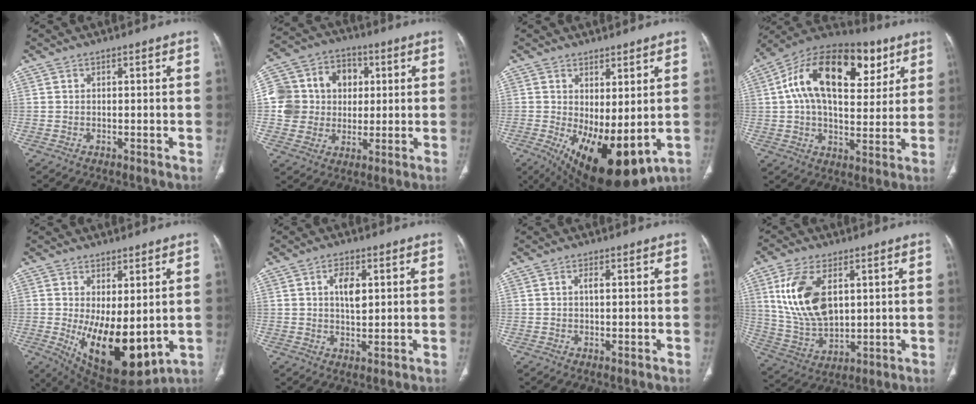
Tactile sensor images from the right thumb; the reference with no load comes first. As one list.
[{"total": 14.6, "force": [1.8, 13.1, 6.2], "torque": [-0.083, 0.026, 0.034]}, {"total": 14.7, "force": [-2.3, 6.2, 13.1], "torque": [-0.212, -0.025, -0.009]}, {"total": 23.9, "force": [8.2, 13.5, 18.0], "torque": [-0.274, 0.017, 0.125]}, {"total": 15.1, "force": [-1.4, 6.9, 13.4], "torque": [-0.200, -0.032, 0.004]}, {"total": 5.1, "force": [1.4, 2.5, 4.2], "torque": [-0.065, -0.008, 0.024]}, {"total": 1.7, "force": [0.2, 0.5, 1.6], "torque": [-0.033, -0.002, 0.004]}, {"total": 15.1, "force": [4.3, 8.5, 11.7], "torque": [-0.229, -0.015, 0.096]}]